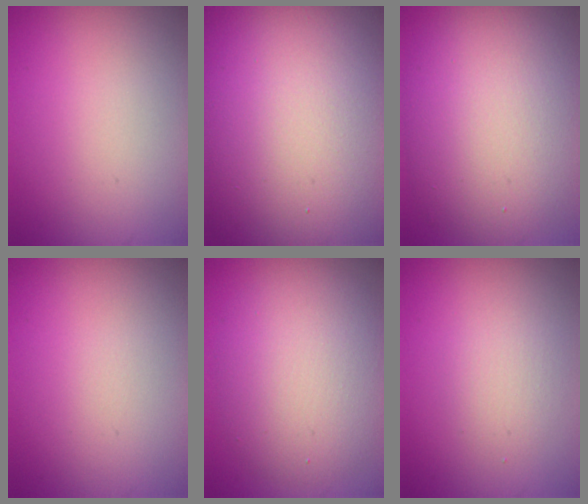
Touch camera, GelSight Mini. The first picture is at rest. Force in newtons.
{"total": 23.2, "press": 23.2, "slide": 1.1}
{"total": 11.3, "press": 11.3, "slide": 0.5}
{"total": 0.0}
{"total": 7.1, "press": 7.0, "slide": 0.7}
{"total": 1.8, "press": 1.8, "slide": 0.1}